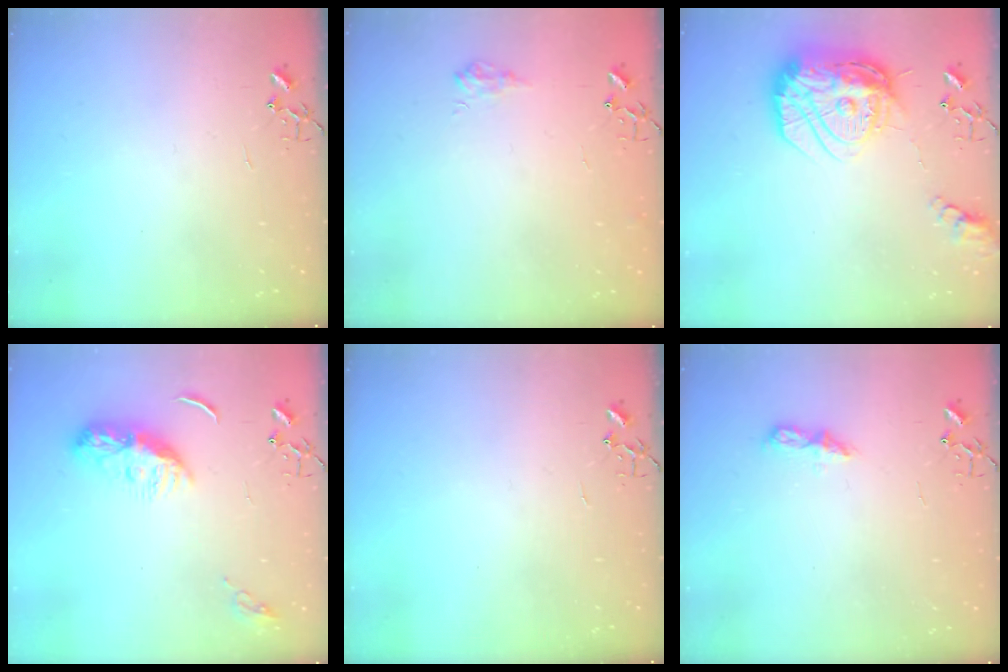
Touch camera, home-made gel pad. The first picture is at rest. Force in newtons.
{"total": 6.7, "press": 6.6, "slide": 0.9}
{"total": 20.2, "press": 20.1, "slide": 1.6}
{"total": 11.2, "press": 11.2, "slide": 0.1}
{"total": 0.0}
{"total": 6.7, "press": 6.6, "slide": 0.8}